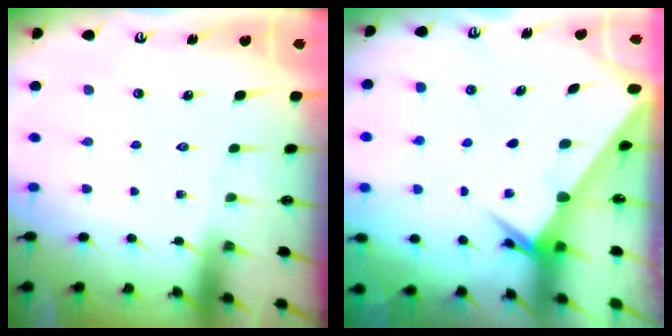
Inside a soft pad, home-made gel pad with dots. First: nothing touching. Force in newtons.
{"total": 2.6, "press": 2.6, "slide": 0.2}